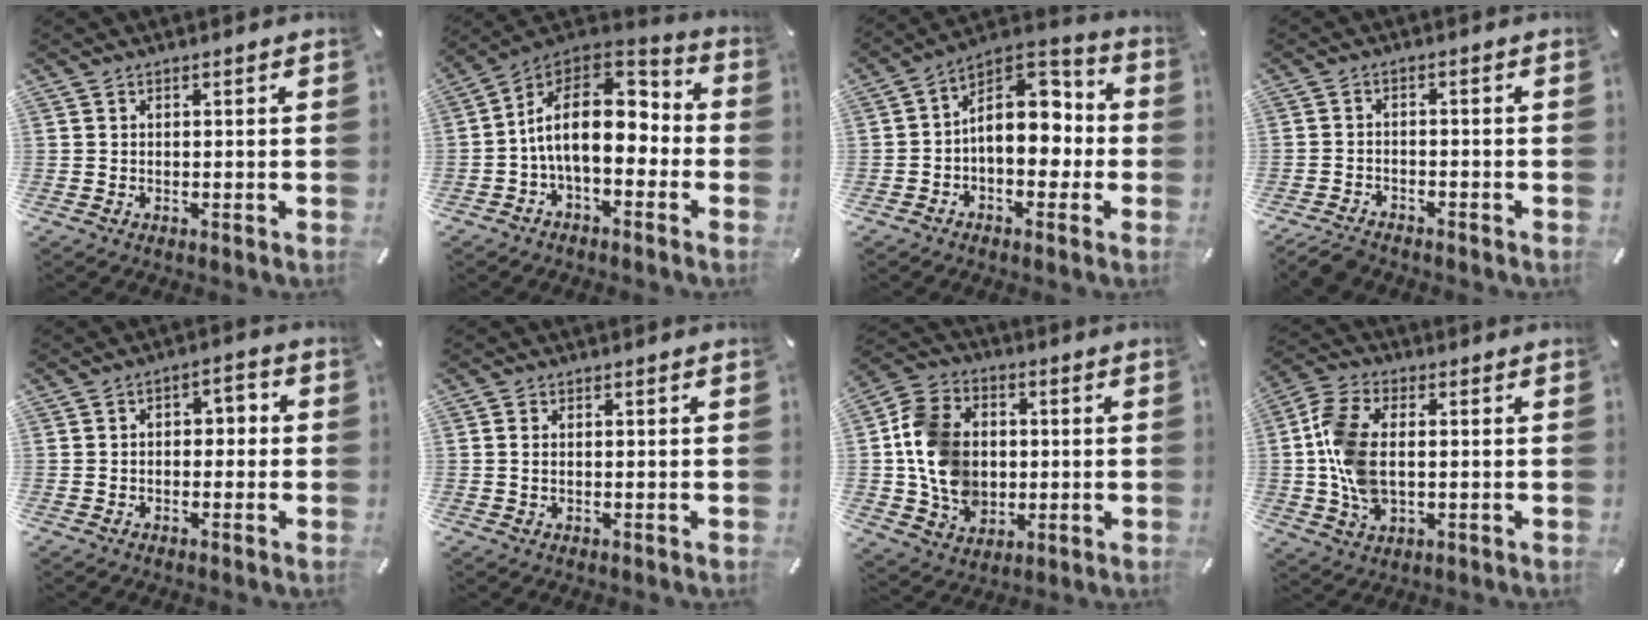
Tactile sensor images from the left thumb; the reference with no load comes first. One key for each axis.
{"total": 16.6, "fx": -0.7, "fy": 10.4, "fz": 12.9, "tx": -0.235, "ty": 0.005, "tz": -0.012}
{"total": 13.0, "fx": 0.4, "fy": 9.3, "fz": 9.1, "tx": -0.110, "ty": -0.009, "tz": 0.004}
{"total": 3.9, "fx": -3.5, "fy": 1.3, "fz": 1.0, "tx": -0.034, "ty": 0.010, "tz": -0.073}
{"total": 3.2, "fx": -1.6, "fy": 2.0, "fz": 1.9, "tx": -0.026, "ty": 0.017, "tz": -0.035}
{"total": 1.7, "fx": 0.1, "fy": 1.1, "fz": 1.3, "tx": -0.027, "ty": 0.005, "tz": 0.001}
{"total": 14.1, "fx": -0.3, "fy": 12.0, "fz": 7.5, "tx": -0.162, "ty": 0.019, "tz": -0.001}
{"total": 11.3, "fx": -0.1, "fy": 7.1, "fz": 8.7, "tx": -0.202, "ty": 0.006, "tz": -0.002}